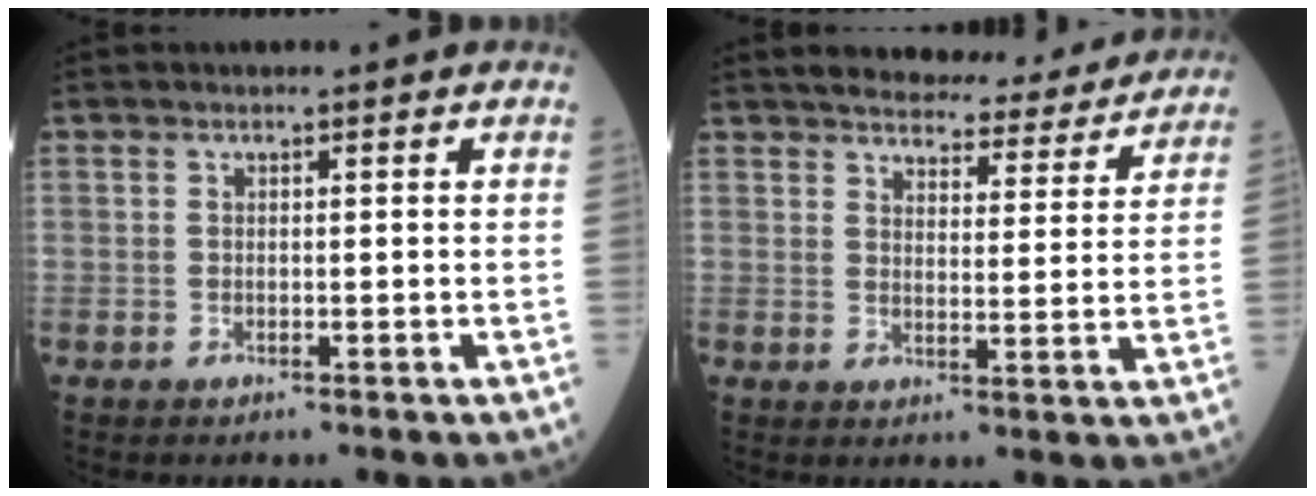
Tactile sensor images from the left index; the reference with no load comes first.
{"total": 14.4, "force": [13.5, 3.2, 3.9], "torque": [-0.030, -0.008, 0.157]}